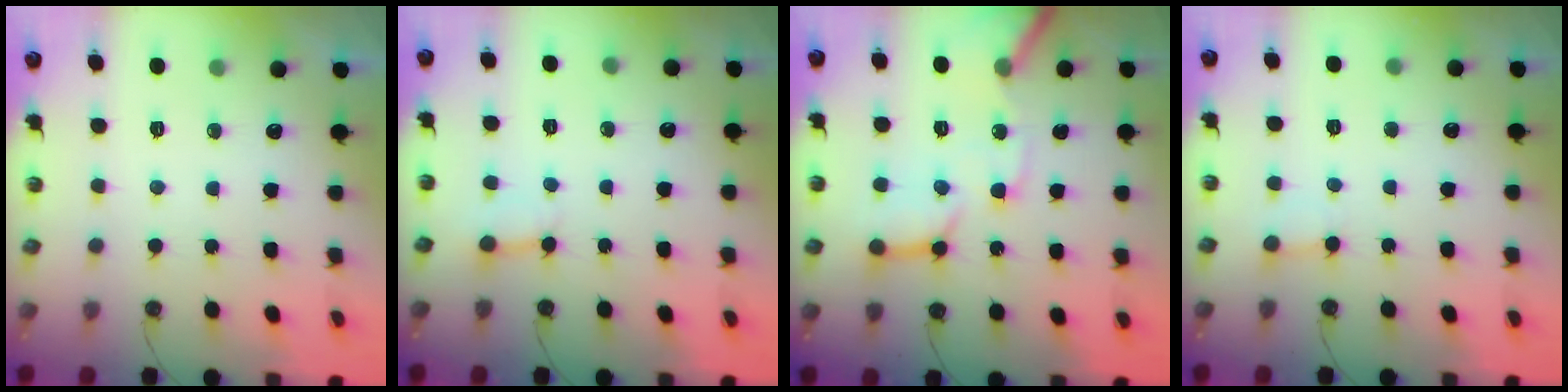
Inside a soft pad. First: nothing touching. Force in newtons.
{"total": 3.0, "press": 3.0, "slide": 0.2}
{"total": 14.6, "press": 14.5, "slide": 1.9}
{"total": 2.4, "press": 2.4, "slide": 0.1}